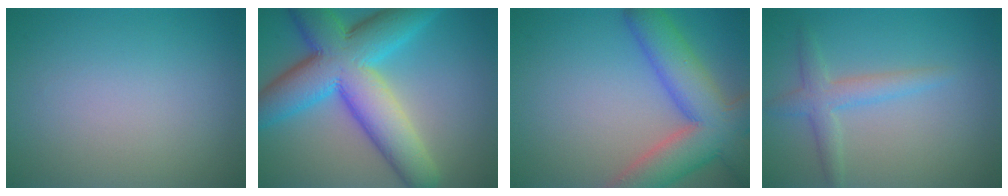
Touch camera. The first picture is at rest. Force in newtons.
{"total": 12.3, "press": 12.3, "slide": 0.4}
{"total": 9.1, "press": 9.0, "slide": 0.6}
{"total": 2.7, "press": 2.7, "slide": 0.1}